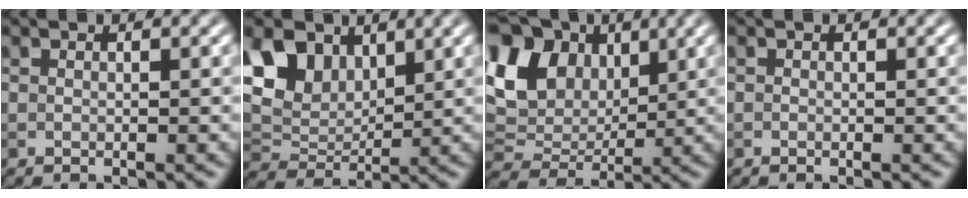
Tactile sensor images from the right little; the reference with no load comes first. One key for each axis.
{"total": 7.0, "fx": 3.4, "fy": 4.6, "fz": 4.0, "tx": -0.094, "ty": 0.002, "tz": 0.060}
{"total": 11.9, "fx": 4.1, "fy": 8.3, "fz": 7.4, "tx": -0.161, "ty": 0.028, "tz": 0.066}
{"total": 0.0}